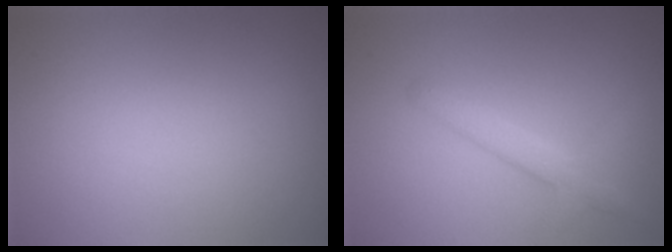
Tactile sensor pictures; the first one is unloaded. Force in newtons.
{"total": 2.6, "press": 2.5, "slide": 0.1}